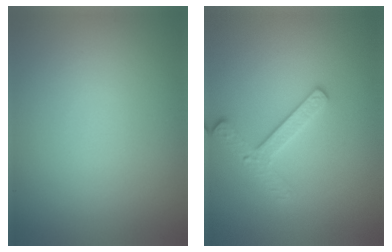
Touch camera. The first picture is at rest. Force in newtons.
{"total": 2.4, "press": 2.3, "slide": 0.5}